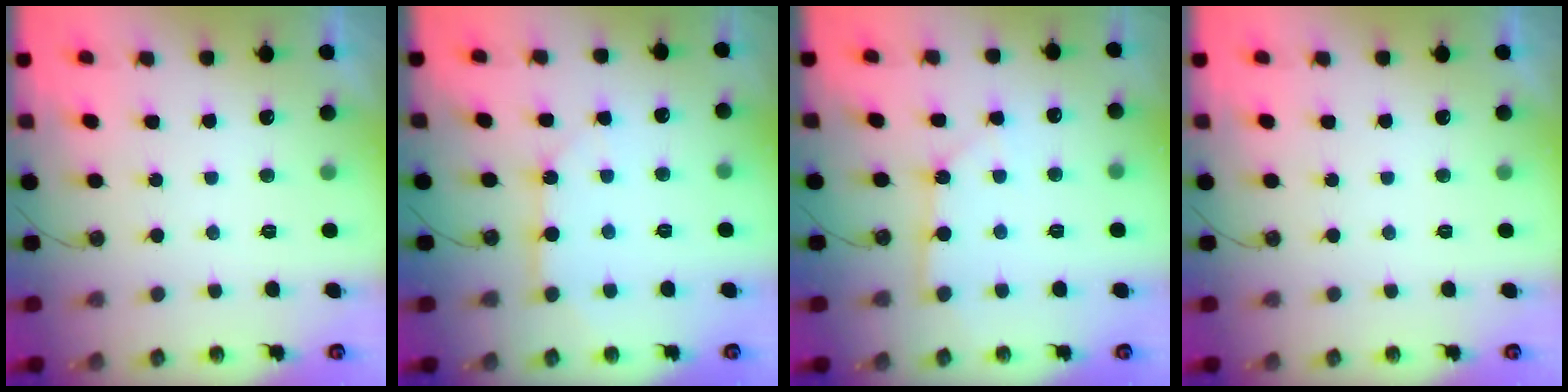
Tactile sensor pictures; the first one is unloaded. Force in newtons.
{"total": 9.3, "press": 9.2, "slide": 0.7}
{"total": 2.3, "press": 2.3, "slide": 0.2}
{"total": 0.0}